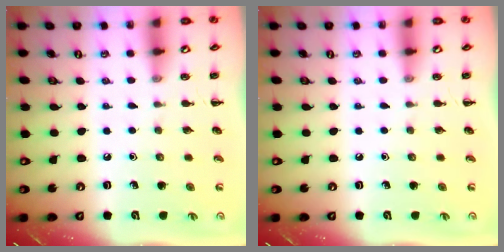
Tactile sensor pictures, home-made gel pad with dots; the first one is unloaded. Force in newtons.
{"total": 0.0}